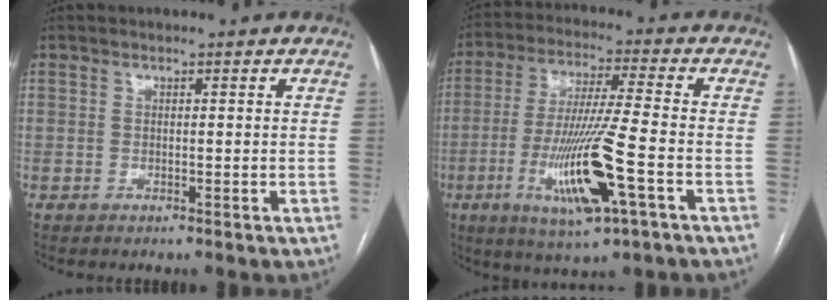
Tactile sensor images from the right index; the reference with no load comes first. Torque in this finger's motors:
{"motor_torque": [2.14, 0.00, 0.42, 0.21]}